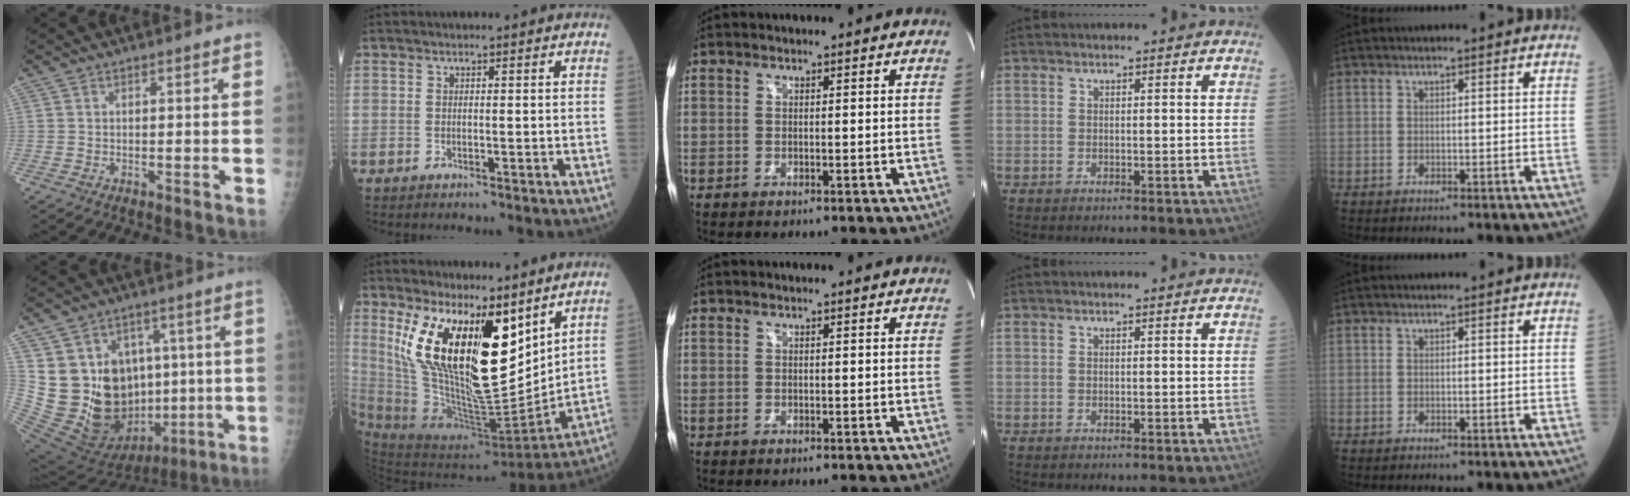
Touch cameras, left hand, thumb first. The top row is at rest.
{"thumb": {"total": 26.2, "force": [1.8, 19.0, 18.0], "torque": [-0.302, 0.004, 0.070]}, "index": {"total": 20.4, "force": [9.7, 6.4, 16.7], "torque": [-0.313, -0.021, 0.188]}}